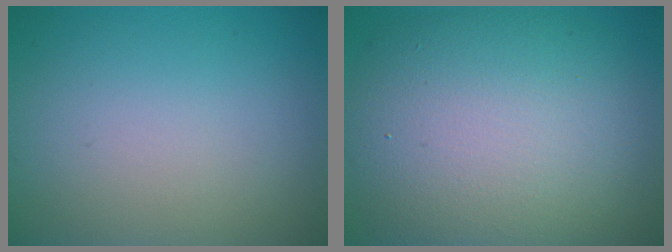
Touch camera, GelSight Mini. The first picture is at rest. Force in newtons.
{"total": 12.1, "press": 12.1, "slide": 0.6}